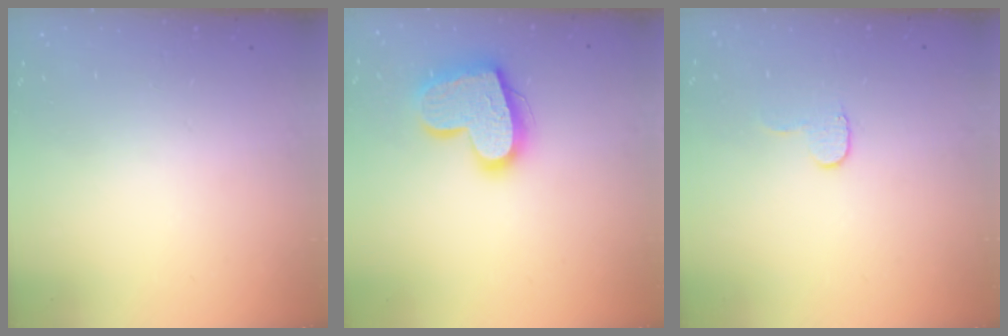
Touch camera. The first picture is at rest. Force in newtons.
{"total": 17.6, "press": 17.6, "slide": 1.4}
{"total": 5.2, "press": 5.1, "slide": 0.5}